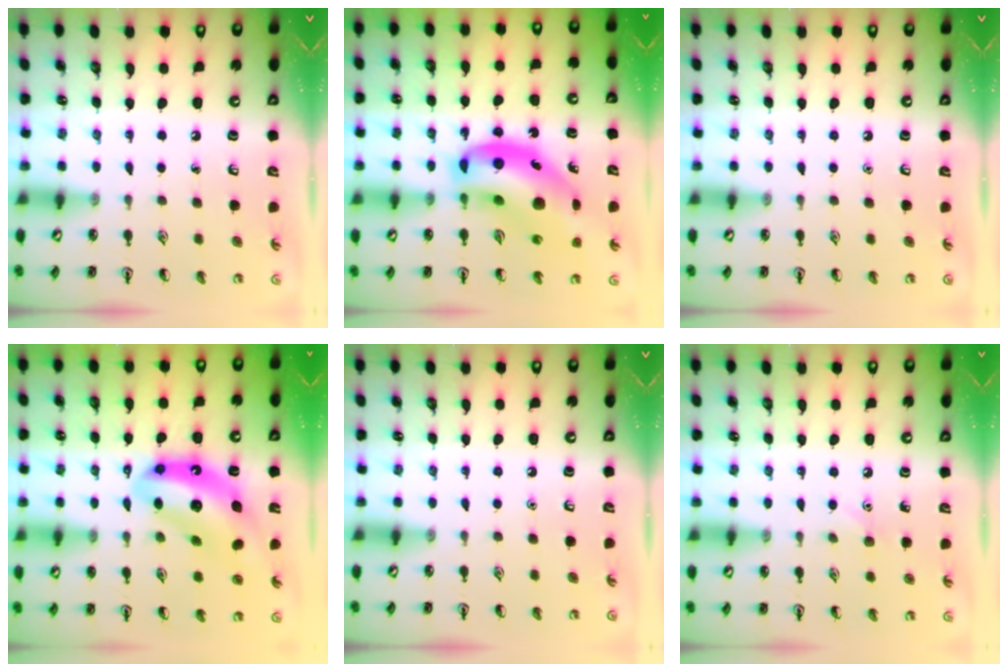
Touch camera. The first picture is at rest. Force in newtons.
{"total": 18.0, "press": 17.2, "slide": 5.0}
{"total": 0.0}
{"total": 13.4, "press": 12.6, "slide": 4.6}
{"total": 0.0}
{"total": 4.7, "press": 4.4, "slide": 1.5}